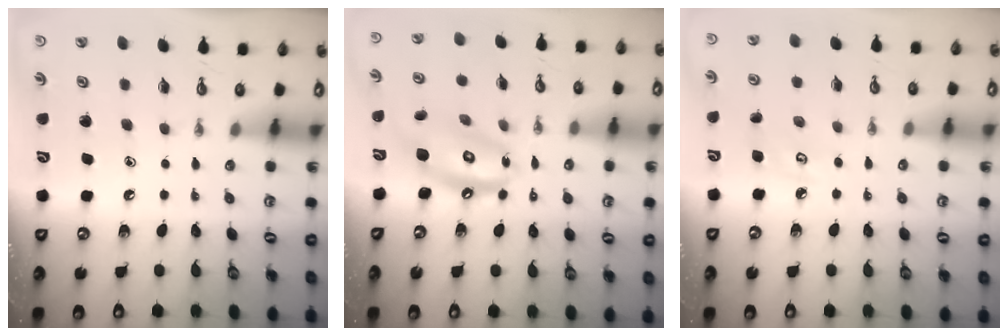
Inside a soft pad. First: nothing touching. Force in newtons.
{"total": 12.8, "press": 12.8, "slide": 1.2}
{"total": 4.7, "press": 4.6, "slide": 0.4}